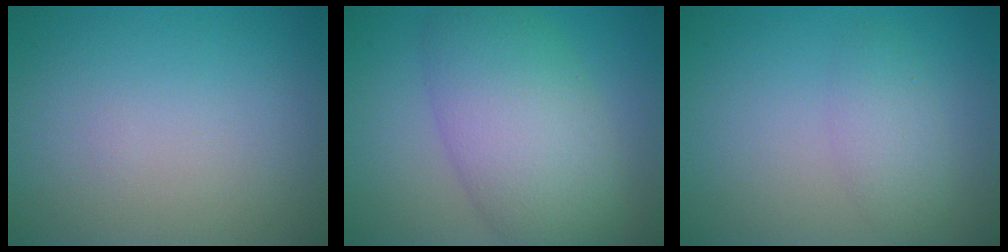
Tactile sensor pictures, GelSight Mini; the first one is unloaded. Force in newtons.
{"total": 8.4, "press": 8.4, "slide": 0.3}
{"total": 2.2, "press": 2.2, "slide": 0.1}